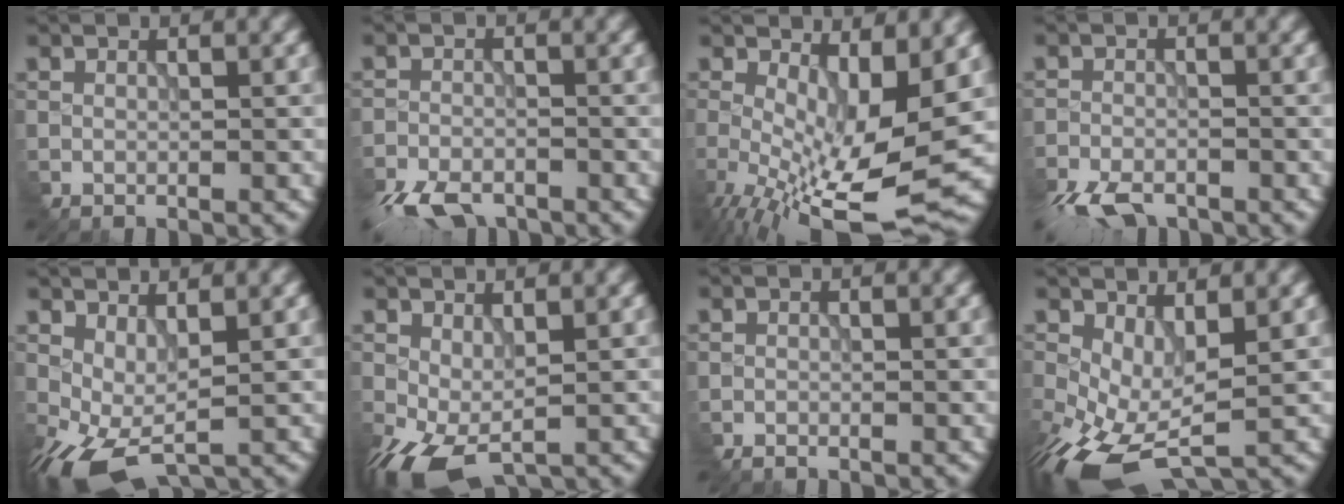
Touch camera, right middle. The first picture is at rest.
{"total": 5.2, "force": [-4.2, 2.0, 2.2], "torque": [-0.042, -0.019, -0.085]}
{"total": 11.0, "force": [-2.2, 3.8, 10.1], "torque": [-0.180, -0.021, -0.030]}
{"total": 4.7, "force": [-3.7, 1.7, 2.2], "torque": [-0.045, -0.015, -0.078]}
{"total": 5.2, "force": [-0.9, 2.4, 4.5], "torque": [-0.105, -0.002, -0.016]}
{"total": 5.0, "force": [-1.9, 2.5, 3.9], "torque": [-0.101, -0.009, -0.029]}
{"total": 0.6, "force": [-0.6, 0.0, 0.1], "torque": [-0.004, -0.001, -0.012]}
{"total": 7.2, "force": [-2.1, 3.8, 5.8], "torque": [-0.136, -0.017, -0.032]}